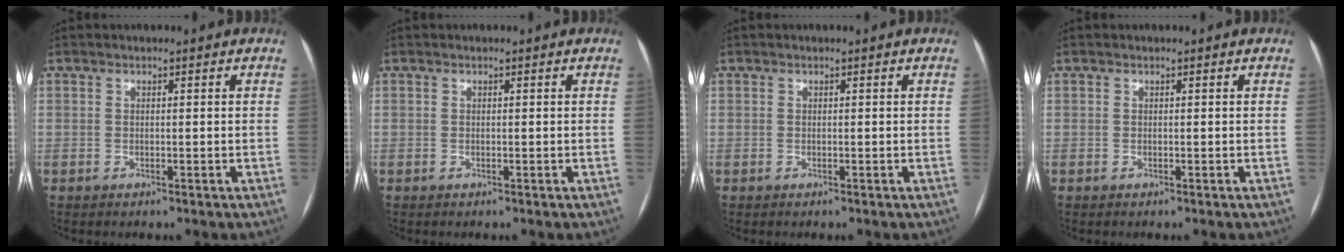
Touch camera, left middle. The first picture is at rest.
{"total": 0.0}
{"total": 0.0}
{"total": 0.0}